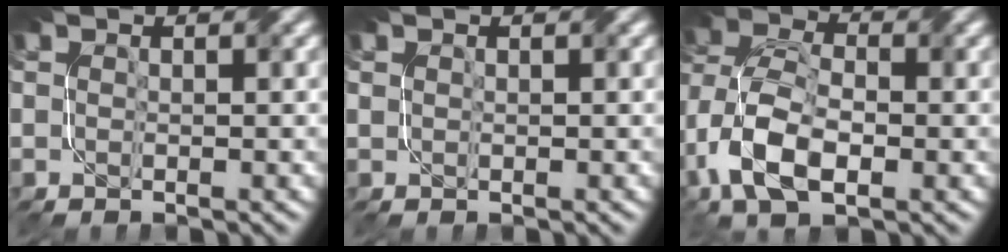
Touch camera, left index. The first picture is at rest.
{"total": 0.5, "force": [0.4, 0.4, 0.0], "torque": [-0.003, -0.002, 0.010]}
{"total": 8.7, "force": [-3.1, 4.8, 6.6], "torque": [-0.142, 0.001, -0.070]}